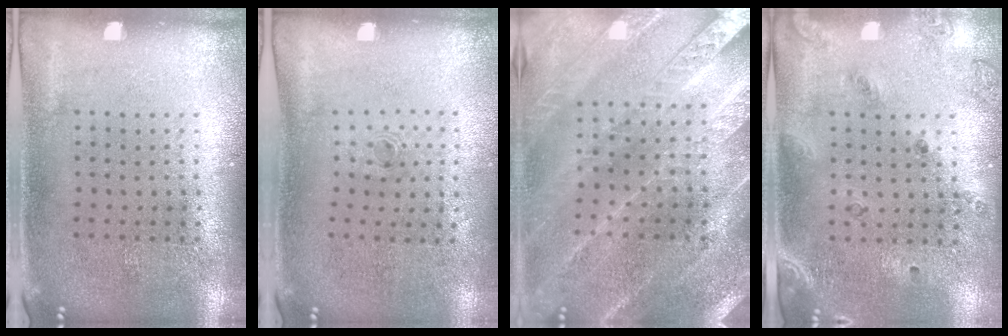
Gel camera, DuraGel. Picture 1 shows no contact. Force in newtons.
{"total": 0.6, "press": 0.3, "slide": 0.5}
{"total": 2.4, "press": 2.4, "slide": 0.4}
{"total": 1.5, "press": 1.2, "slide": 0.9}